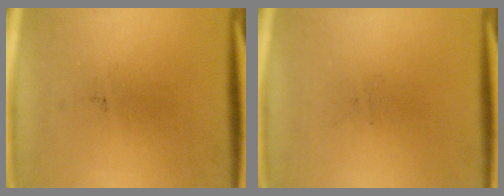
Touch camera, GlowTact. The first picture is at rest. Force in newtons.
{"total": 0.0}